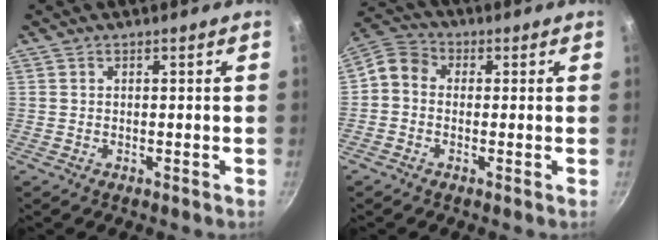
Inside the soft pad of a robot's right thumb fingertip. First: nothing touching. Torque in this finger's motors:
{"motor_torque": [0.09, 0.09, 0.09, -0.07, 0.06]}